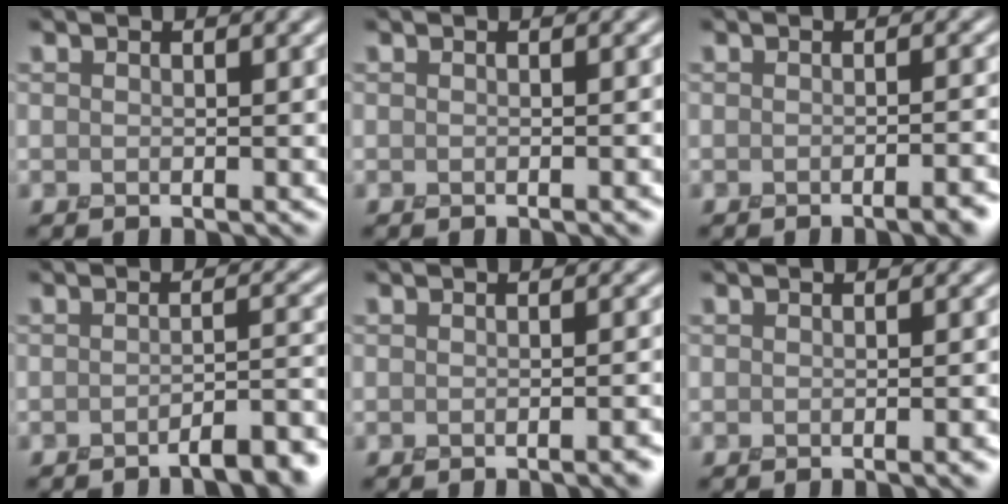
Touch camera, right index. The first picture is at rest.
{"total": 1.1, "force": [-0.7, 0.3, 0.8], "torque": [-0.011, -0.004, -0.010]}
{"total": 2.5, "force": [-1.9, 0.4, 1.6], "torque": [-0.022, -0.004, -0.023]}
{"total": 4.2, "force": [-3.3, 0.7, 2.4], "torque": [-0.032, 0.003, -0.044]}
{"total": 1.9, "force": [-1.4, 0.3, 1.2], "torque": [-0.017, -0.004, -0.018]}
{"total": 2.0, "force": [-1.3, 0.5, 1.5], "torque": [-0.017, -0.007, -0.015]}